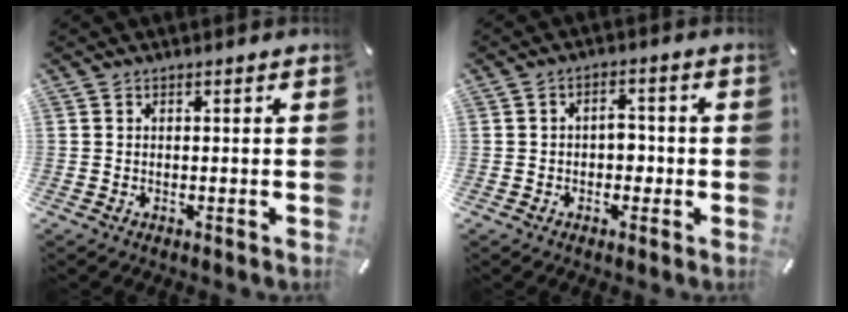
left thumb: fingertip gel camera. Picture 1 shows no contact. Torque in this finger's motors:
{"motor_torque": [-0.19, -0.27, 0.15, 0.13, 0.01]}